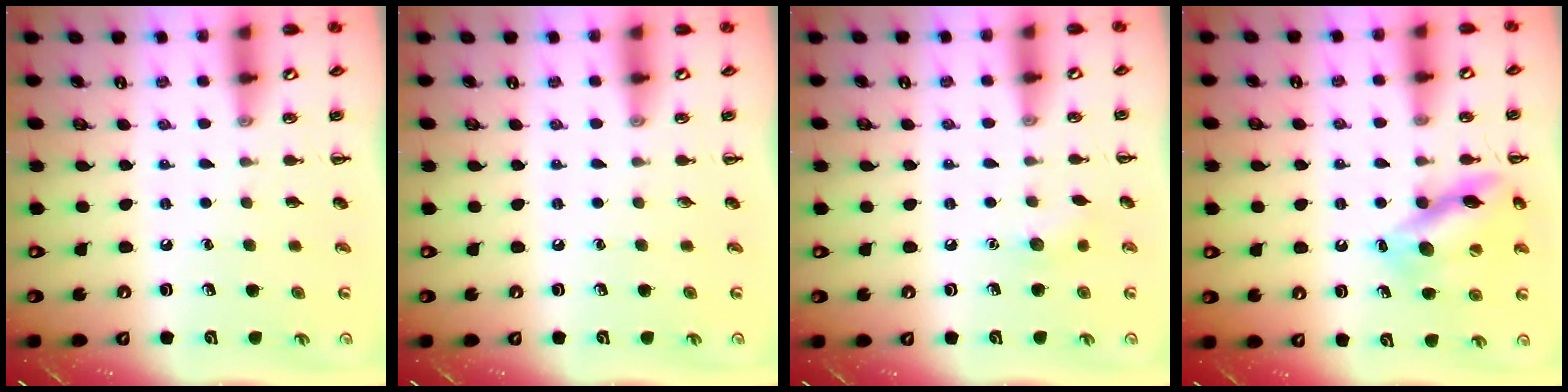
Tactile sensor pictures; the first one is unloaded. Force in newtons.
{"total": 0.0}
{"total": 5.8, "press": 5.6, "slide": 1.6}
{"total": 13.0, "press": 13.0, "slide": 1.2}